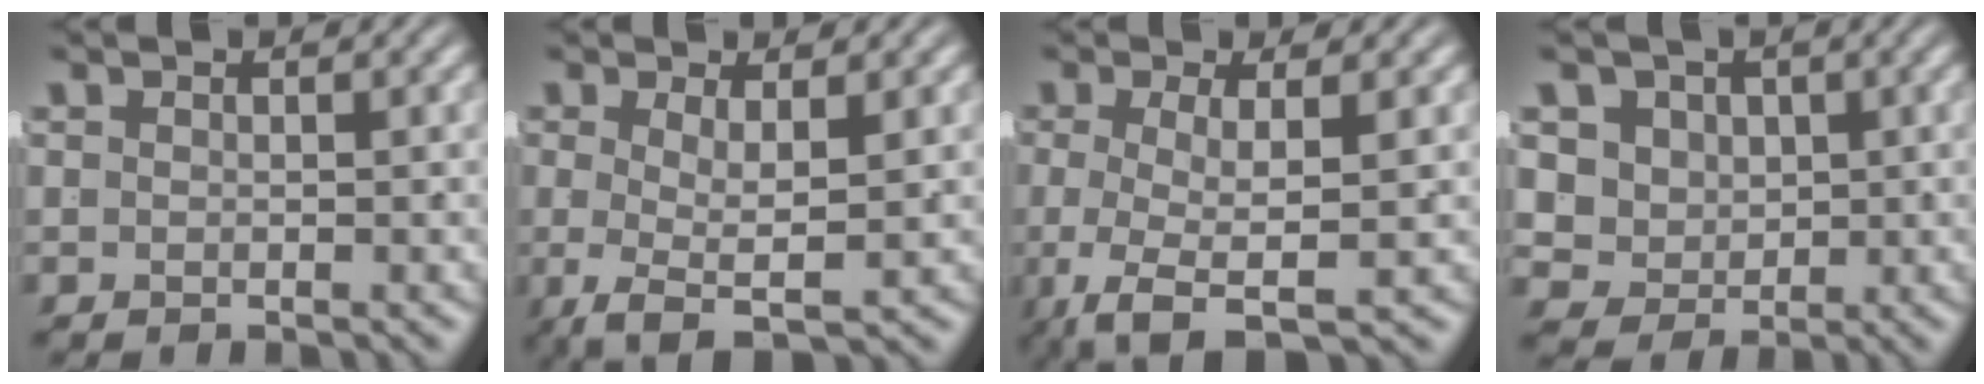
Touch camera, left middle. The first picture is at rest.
{"total": 4.1, "force": [-1.9, 1.0, 3.5], "torque": [-0.062, -0.032, -0.013]}
{"total": 5.4, "force": [-2.9, 1.6, 4.3], "torque": [-0.092, -0.039, -0.024]}
{"total": 8.9, "force": [0.3, 8.1, 3.8], "torque": [-0.111, -0.042, 0.015]}